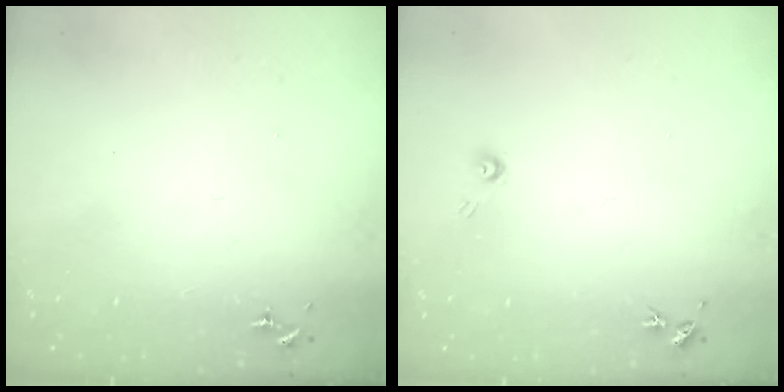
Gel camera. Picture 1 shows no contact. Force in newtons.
{"total": 4.3, "press": 4.3, "slide": 0.3}